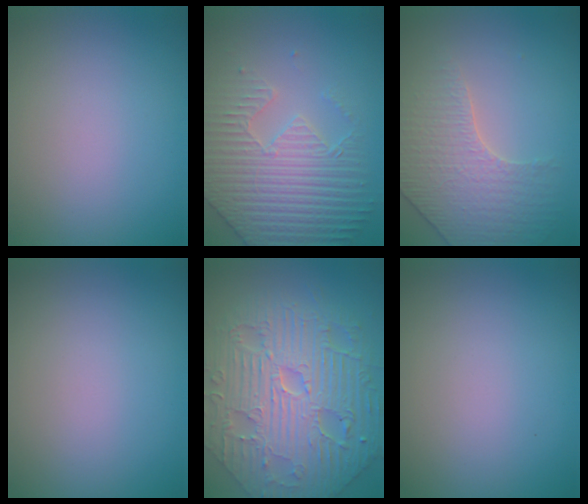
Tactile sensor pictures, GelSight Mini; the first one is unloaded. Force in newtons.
{"total": 5.5, "press": 5.1, "slide": 2.0}
{"total": 3.8, "press": 3.6, "slide": 1.2}
{"total": 0.0}
{"total": 9.9, "press": 7.4, "slide": 6.6}
{"total": 0.0}